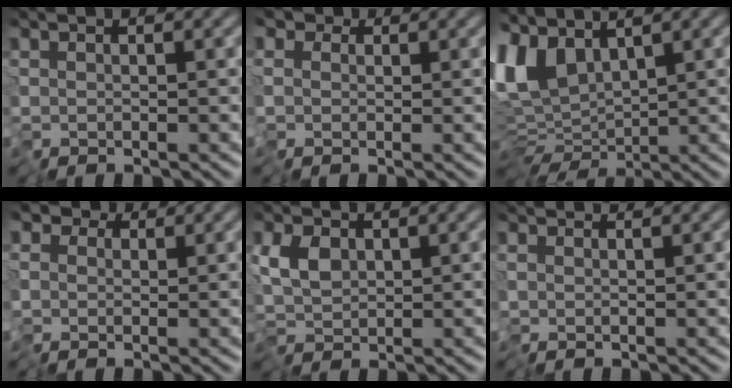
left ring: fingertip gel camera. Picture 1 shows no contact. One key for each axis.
{"total": 2.3, "fx": 0.4, "fy": 2.1, "fz": 0.6, "tx": -0.022, "ty": 0.001, "tz": 0.000}
{"total": 6.9, "fx": 0.9, "fy": 3.8, "fz": 5.7, "tx": -0.128, "ty": -0.010, "tz": 0.015}
{"total": 3.0, "fx": 0.9, "fy": 2.7, "fz": 1.1, "tx": -0.033, "ty": 0.001, "tz": 0.007}
{"total": 3.0, "fx": 0.0, "fy": 2.0, "fz": 2.2, "tx": -0.045, "ty": 0.003, "tz": -0.007}
{"total": 1.4, "fx": 1.3, "fy": 0.2, "fz": 0.4, "tx": -0.015, "ty": 0.008, "tz": 0.020}